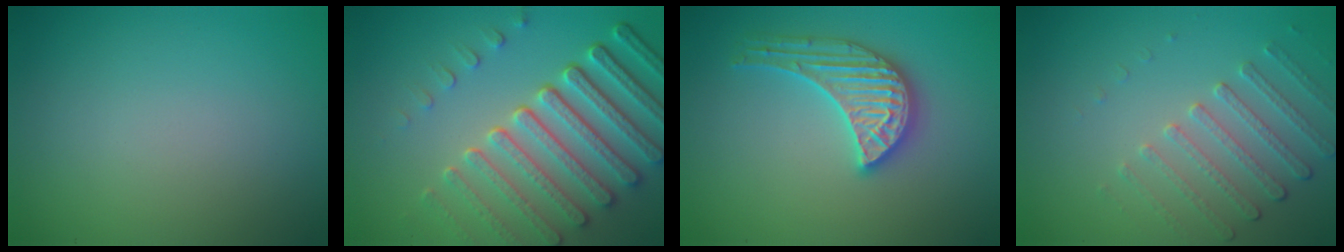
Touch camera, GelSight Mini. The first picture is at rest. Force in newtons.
{"total": 8.0, "press": 5.8, "slide": 5.5}
{"total": 3.8, "press": 3.8, "slide": 0.4}
{"total": 2.2, "press": 1.8, "slide": 1.2}